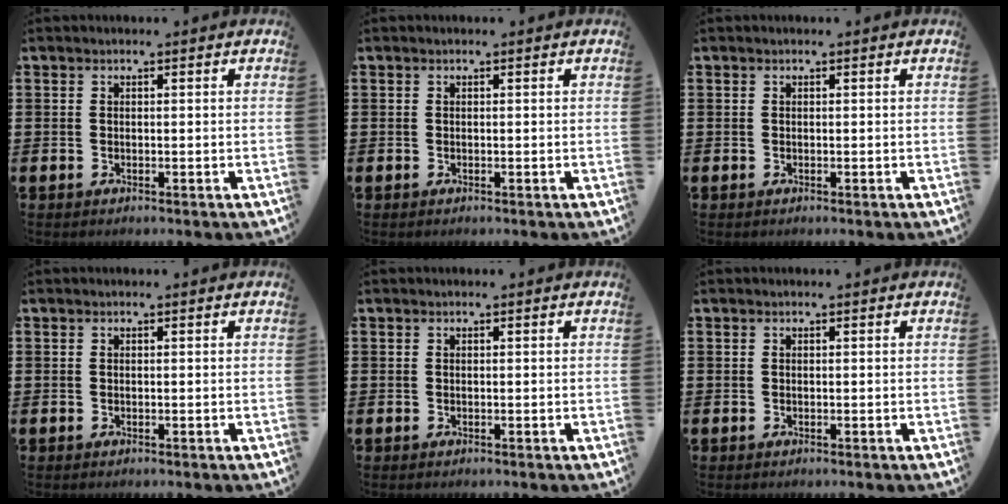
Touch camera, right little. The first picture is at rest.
{"total": 0.0}
{"total": 0.0}
{"total": 0.0}
{"total": 0.0}
{"total": 0.0}